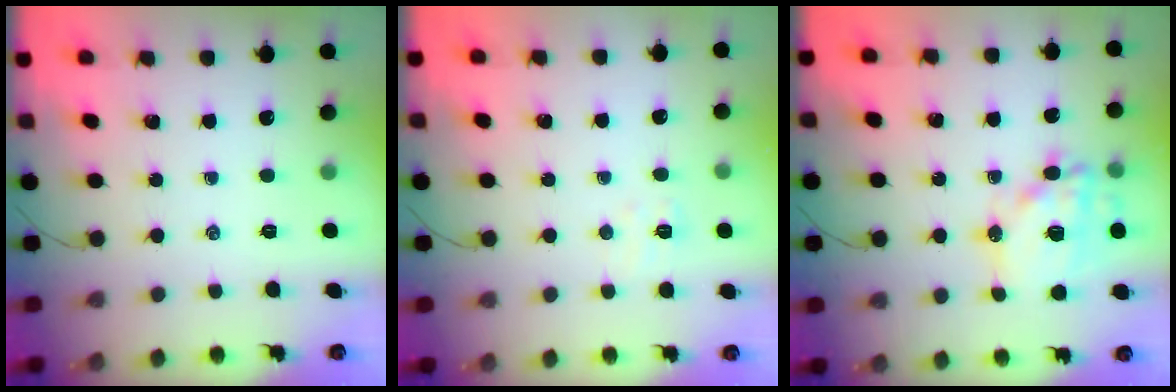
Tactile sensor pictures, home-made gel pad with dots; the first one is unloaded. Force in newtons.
{"total": 3.6, "press": 3.4, "slide": 1.2}
{"total": 15.5, "press": 15.2, "slide": 3.0}